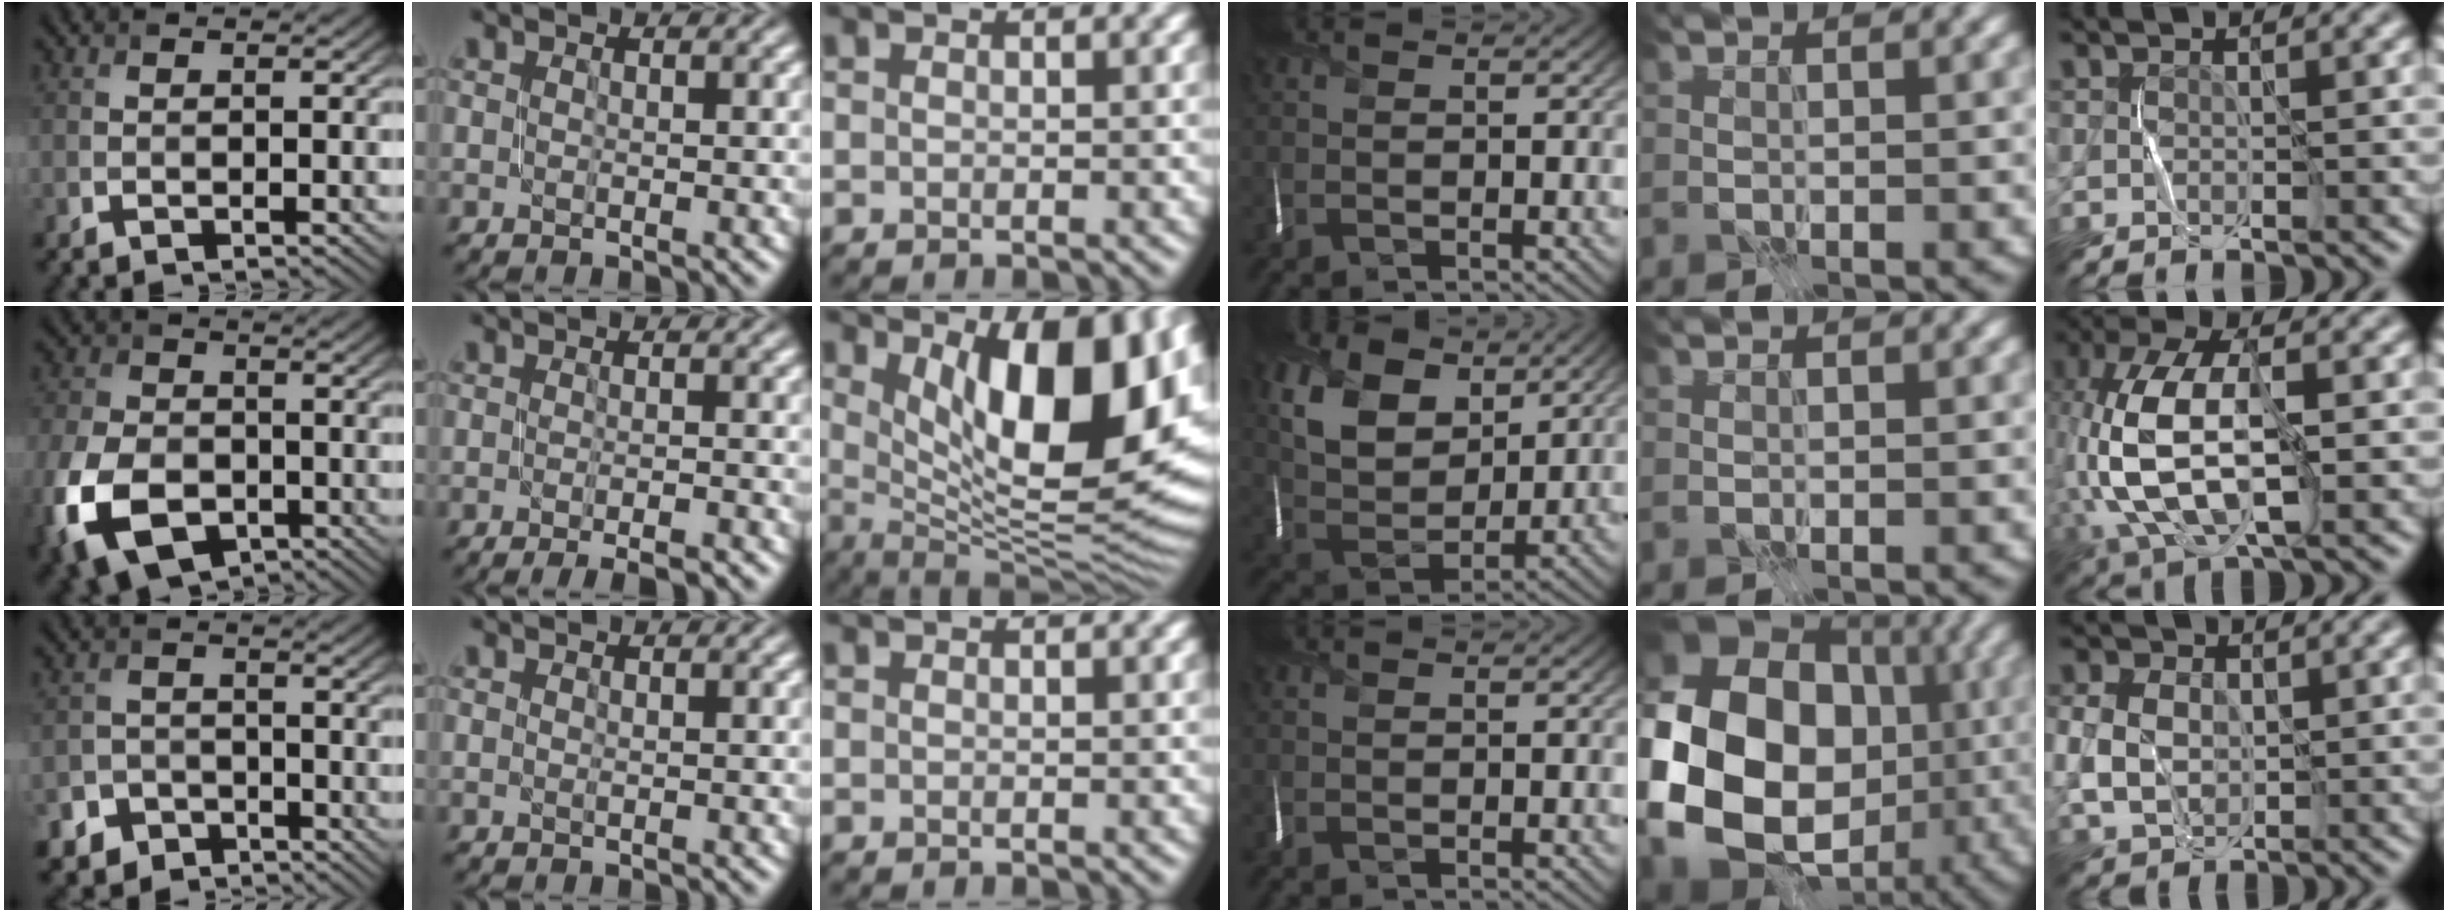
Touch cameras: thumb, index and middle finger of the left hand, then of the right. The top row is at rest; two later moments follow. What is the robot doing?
{"motion": "fold", "object": "scarf"}